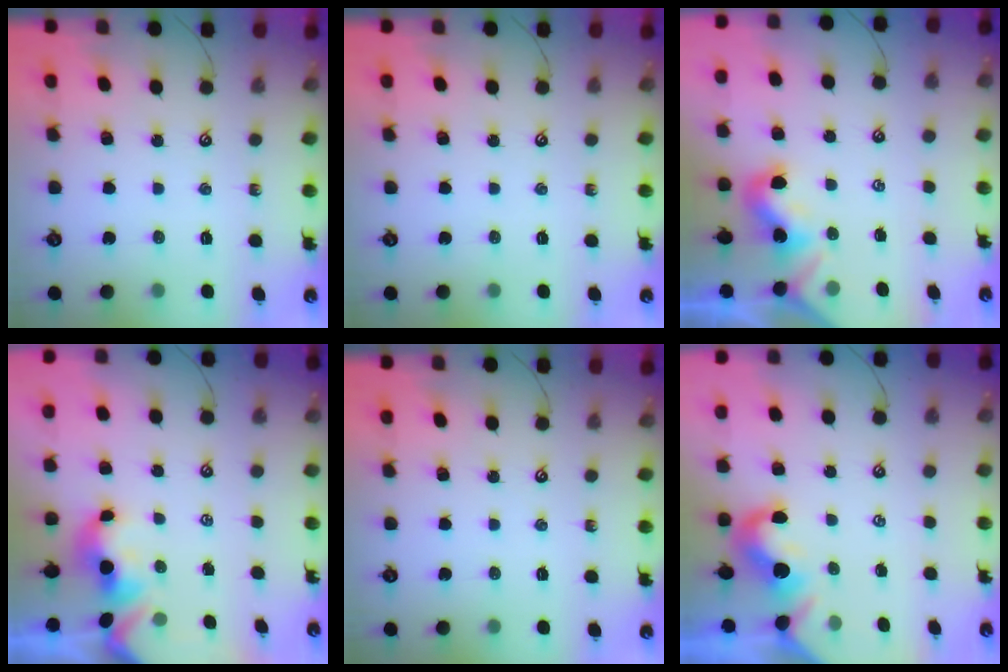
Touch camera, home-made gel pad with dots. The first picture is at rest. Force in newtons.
{"total": 0.0}
{"total": 1.7, "press": 1.7, "slide": 0.1}
{"total": 1.5, "press": 1.3, "slide": 0.7}
{"total": 0.0}
{"total": 1.8, "press": 1.7, "slide": 0.6}